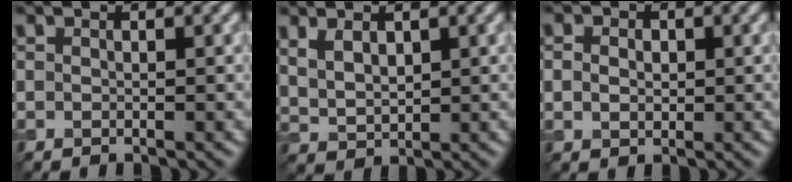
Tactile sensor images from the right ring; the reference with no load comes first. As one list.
[{"total": 3.0, "force": [1.5, 1.6, 2.1], "torque": [-0.047, -0.002, 0.037]}, {"total": 2.4, "force": [0.5, 1.9, 1.4], "torque": [-0.022, 0.011, -0.004]}]